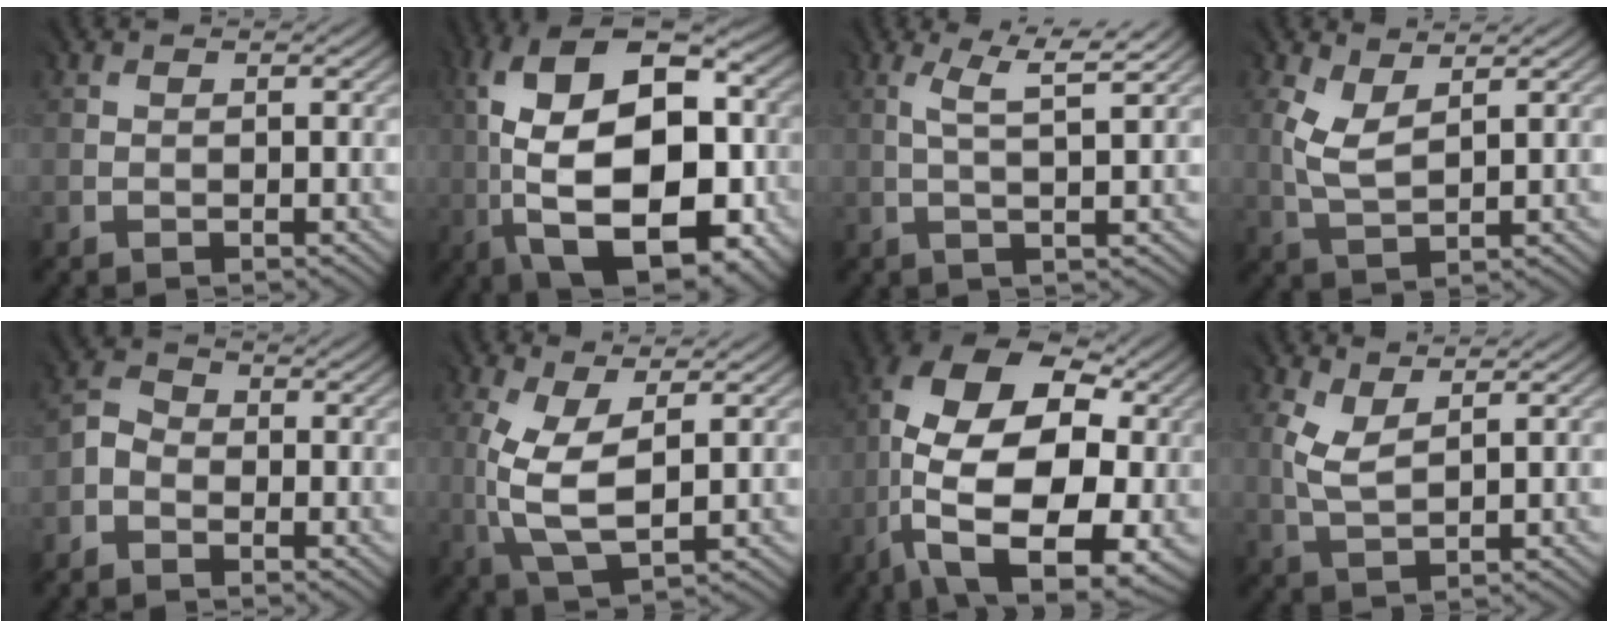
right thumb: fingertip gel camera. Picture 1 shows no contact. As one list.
[{"total": 18.9, "force": [-2.1, 9.6, 16.1], "torque": [-0.259, 0.019, -0.036]}, {"total": 3.7, "force": [1.5, 0.0, 3.4], "torque": [-0.063, 0.005, 0.032]}, {"total": 3.6, "force": [1.7, 1.4, 2.8], "torque": [-0.079, -0.003, 0.042]}, {"total": 2.4, "force": [-1.7, 1.6, 0.6], "torque": [-0.013, 0.003, -0.042]}, {"total": 6.9, "force": [0.5, 2.9, 6.3], "torque": [-0.153, -0.001, 0.013]}, {"total": 18.1, "force": [-2.0, 10.3, 14.7], "torque": [-0.271, 0.001, -0.031]}, {"total": 3.0, "force": [1.6, 1.1, 2.3], "torque": [-0.068, -0.002, 0.037]}]